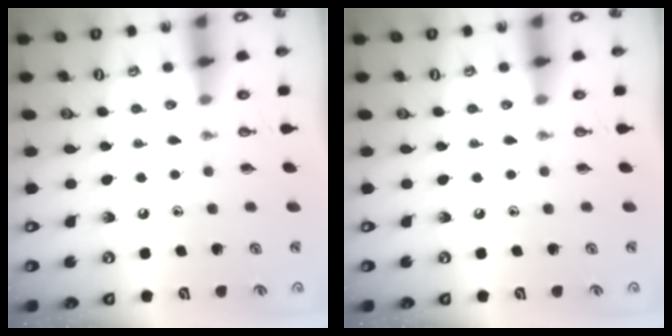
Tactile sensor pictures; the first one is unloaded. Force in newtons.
{"total": 0.0}